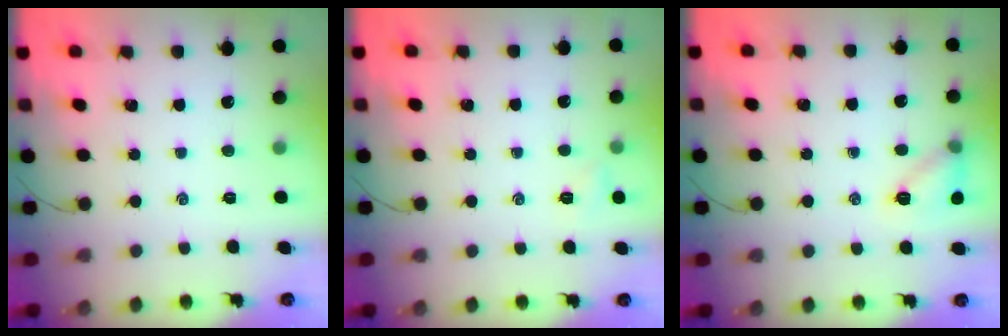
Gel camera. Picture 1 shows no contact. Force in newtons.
{"total": 2.8, "press": 2.7, "slide": 0.8}
{"total": 9.0, "press": 9.0, "slide": 0.9}